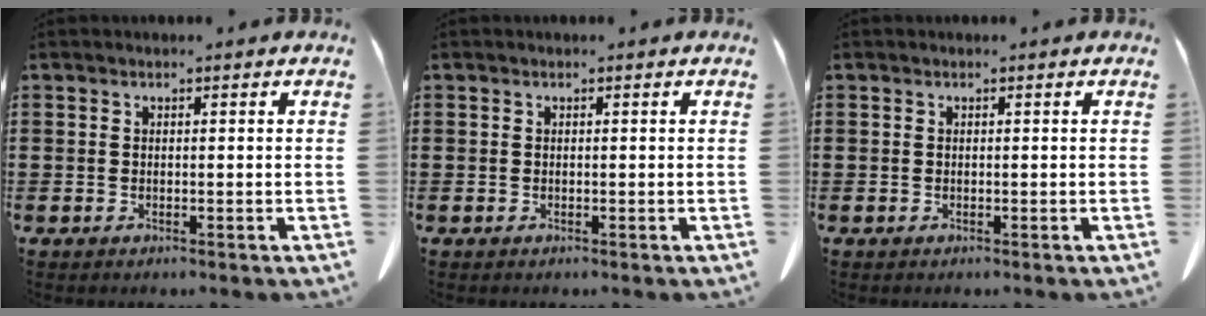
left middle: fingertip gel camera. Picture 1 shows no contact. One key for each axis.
{"total": 0.0}
{"total": 0.0}